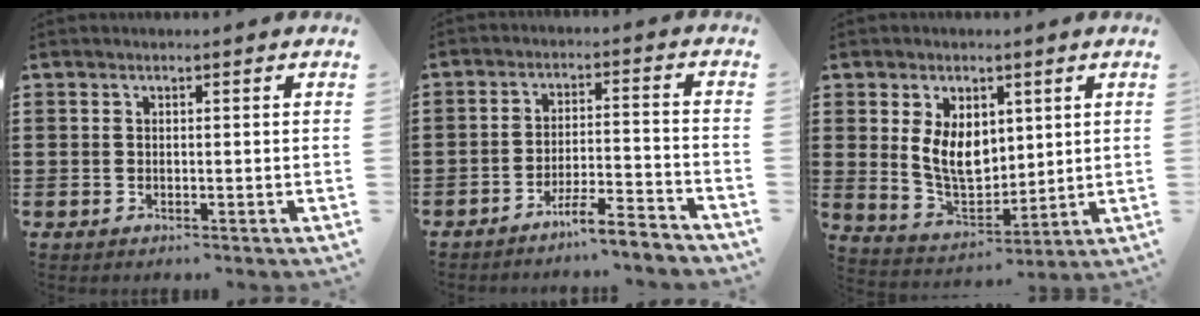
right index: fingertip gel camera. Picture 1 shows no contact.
{"total": 5.8, "force": [-5.3, -0.1, 2.3], "torque": [-0.046, -0.007, -0.102]}
{"total": 7.8, "force": [1.9, 5.3, 5.4], "torque": [-0.107, 0.003, 0.035]}